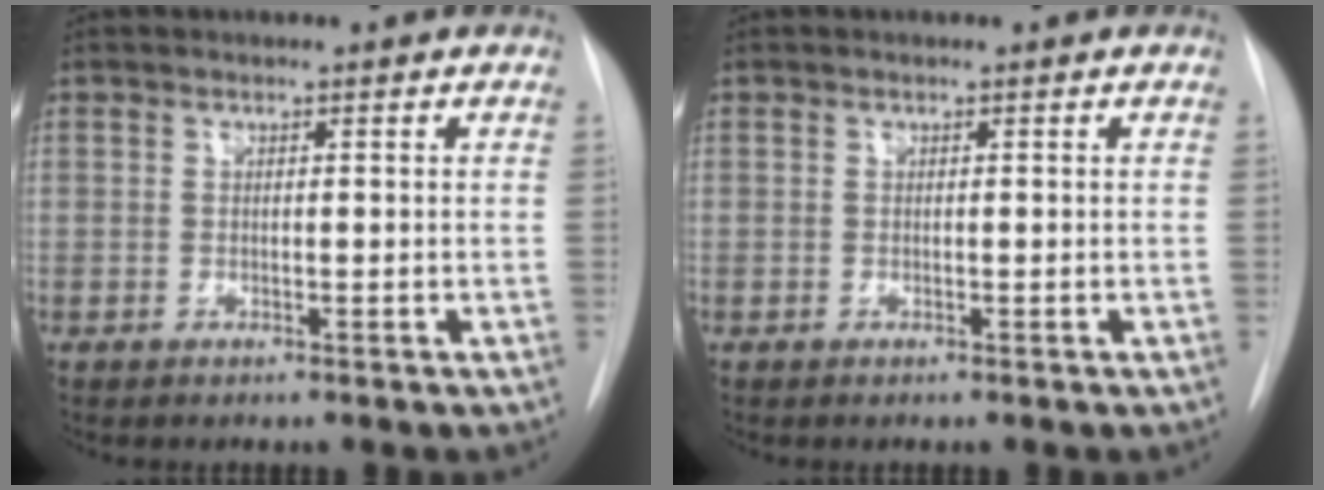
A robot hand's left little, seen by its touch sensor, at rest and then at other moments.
{"total": 0.0}